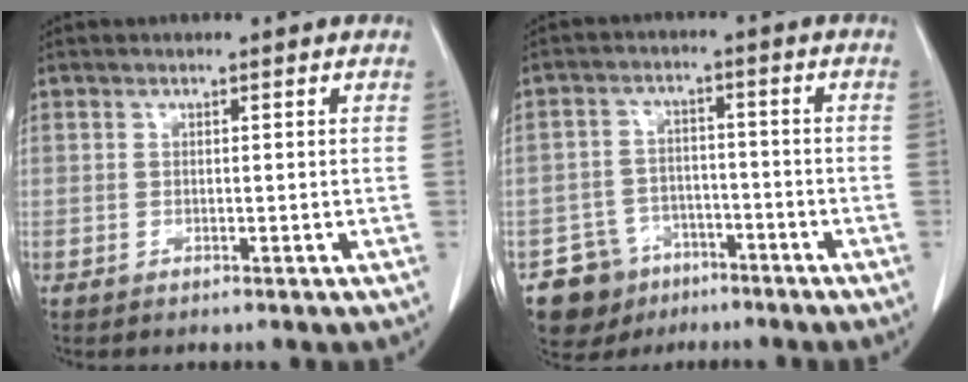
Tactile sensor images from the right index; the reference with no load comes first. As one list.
[{"total": 7.4, "force": [-4.5, 5.9, 0.5], "torque": [-0.009, 0.017, -0.064]}]